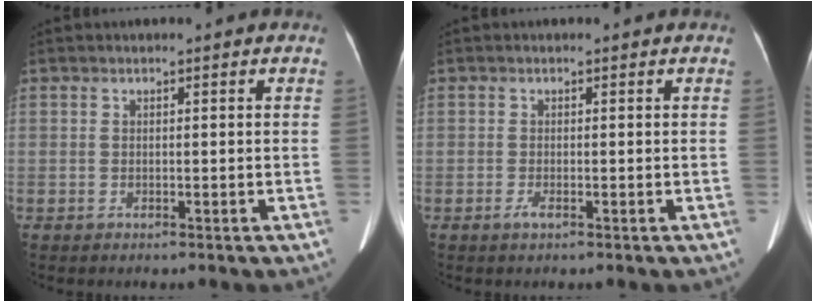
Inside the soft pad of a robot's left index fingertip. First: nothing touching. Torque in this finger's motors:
{"motor_torque": [0.22, 0.15, 0.05, 0.00]}